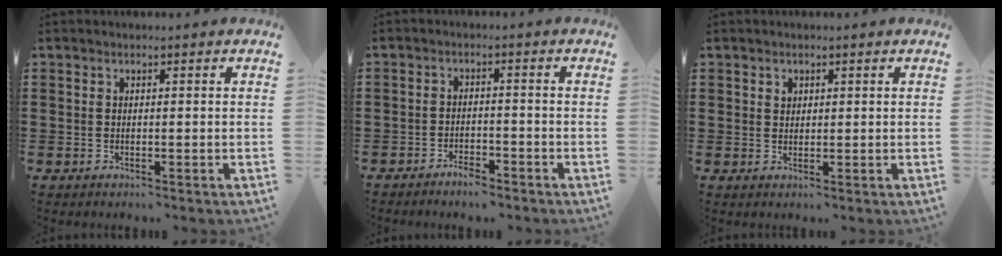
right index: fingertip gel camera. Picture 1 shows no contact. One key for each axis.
{"total": 2.4, "fx": -2.3, "fy": 0.5, "fz": 0.6, "tx": -0.016, "ty": 0.004, "tz": -0.046}
{"total": 1.1, "fx": 0.7, "fy": 0.9, "fz": 0.3, "tx": -0.007, "ty": 0.003, "tz": 0.013}